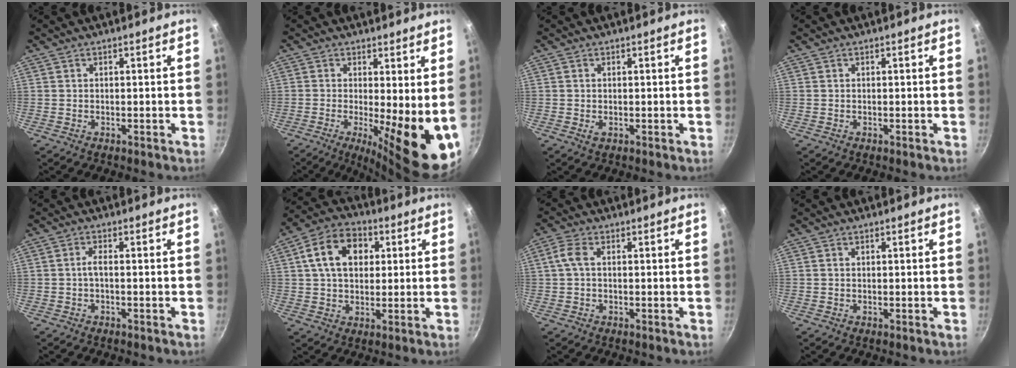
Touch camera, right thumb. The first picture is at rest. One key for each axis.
{"total": 13.3, "fx": -1.1, "fy": 3.6, "fz": 12.7, "tx": -0.155, "ty": -0.023, "tz": -0.012}
{"total": 0.8, "fx": 0.0, "fy": 0.5, "fz": 0.6, "tx": -0.012, "ty": -0.002, "tz": 0.000}
{"total": 0.0}
{"total": 1.8, "fx": -0.5, "fy": 0.5, "fz": 1.7, "tx": -0.042, "ty": 0.010, "tz": -0.013}
{"total": 12.5, "fx": 3.2, "fy": 8.8, "fz": 8.3, "tx": -0.121, "ty": 0.013, "tz": 0.039}
{"total": 3.4, "fx": 0.3, "fy": 1.8, "fz": 2.8, "tx": -0.069, "ty": 0.013, "tz": 0.002}
{"total": 0.6, "fx": 0.2, "fy": 0.4, "fz": 0.4, "tx": -0.006, "ty": 0.003, "tz": 0.003}